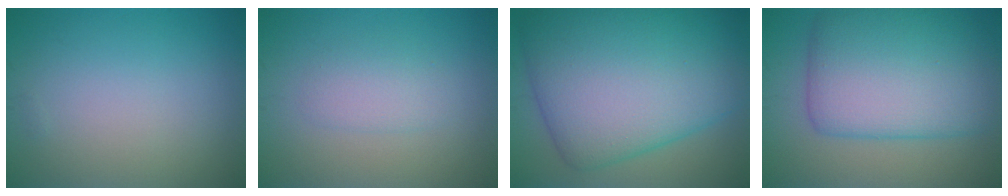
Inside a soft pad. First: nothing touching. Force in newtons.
{"total": 2.0, "press": 2.0, "slide": 0.1}
{"total": 14.6, "press": 14.6, "slide": 0.1}
{"total": 10.2, "press": 10.2, "slide": 0.1}